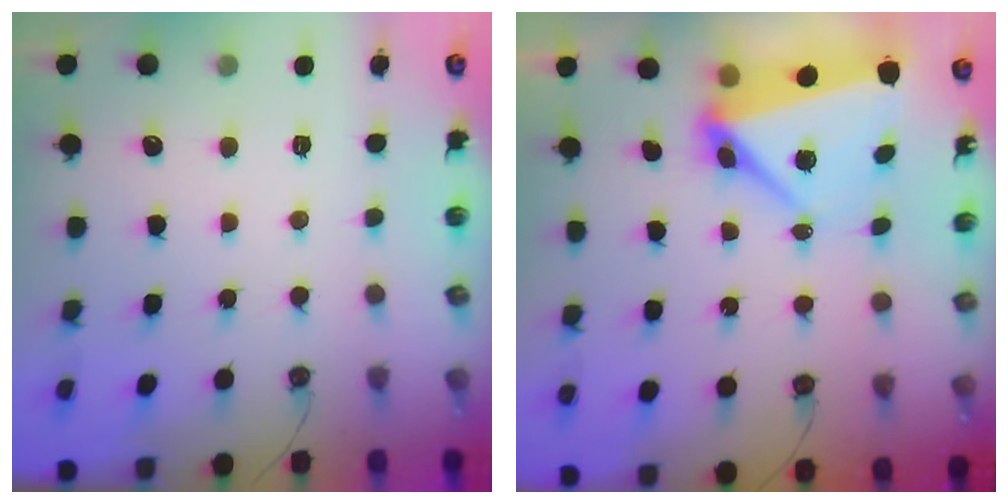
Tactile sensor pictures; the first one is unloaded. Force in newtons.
{"total": 7.7, "press": 7.5, "slide": 1.8}